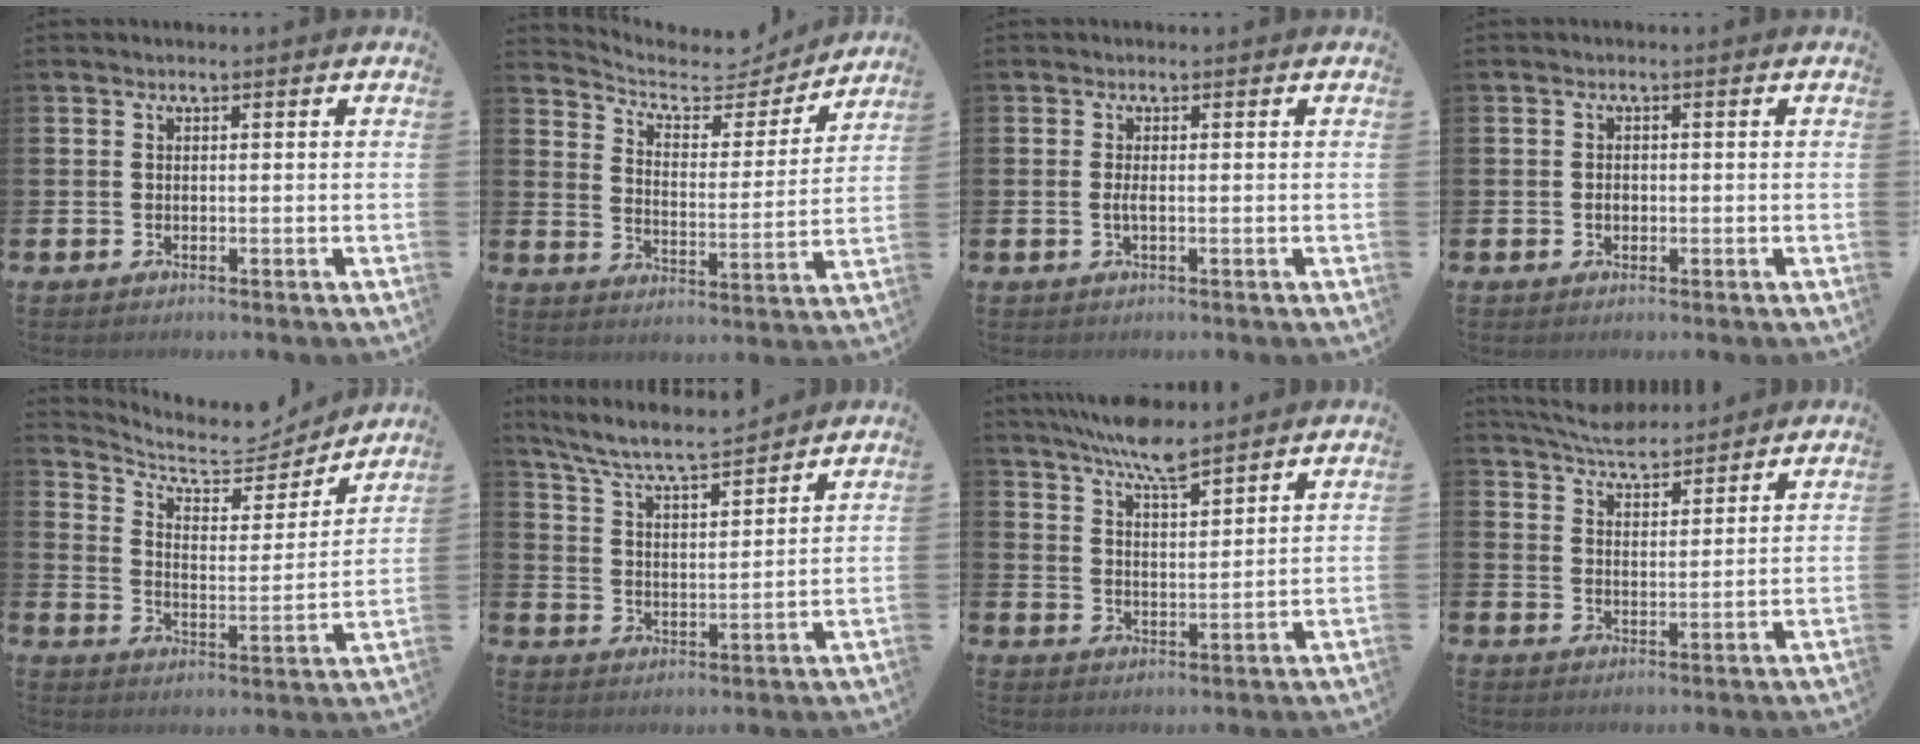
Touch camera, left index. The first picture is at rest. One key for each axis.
{"total": 7.0, "fx": 6.3, "fy": 2.5, "fz": 1.7, "tx": -0.066, "ty": -0.049, "tz": 0.106}
{"total": 1.0, "fx": -0.2, "fy": 0.2, "fz": 1.0, "tx": -0.025, "ty": 0.003, "tz": -0.003}
{"total": 1.1, "fx": -0.2, "fy": 0.9, "fz": 0.7, "tx": -0.004, "ty": 0.004, "tz": -0.007}
{"total": 7.4, "fx": 6.7, "fy": 2.5, "fz": 2.0, "tx": -0.064, "ty": -0.056, "tz": 0.109}
{"total": 7.4, "fx": 6.9, "fy": 0.6, "fz": 2.5, "tx": -0.080, "ty": -0.042, "tz": 0.121}
{"total": 7.1, "fx": 6.7, "fy": 0.8, "fz": 2.3, "tx": -0.061, "ty": -0.032, "tz": 0.121}
{"total": 5.6, "fx": 5.5, "fy": 0.8, "fz": 1.0, "tx": -0.033, "ty": -0.028, "tz": 0.099}